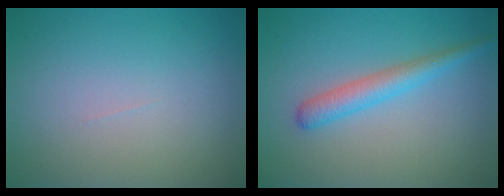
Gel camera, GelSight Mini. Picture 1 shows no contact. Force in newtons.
{"total": 2.8, "press": 2.8, "slide": 0.0}